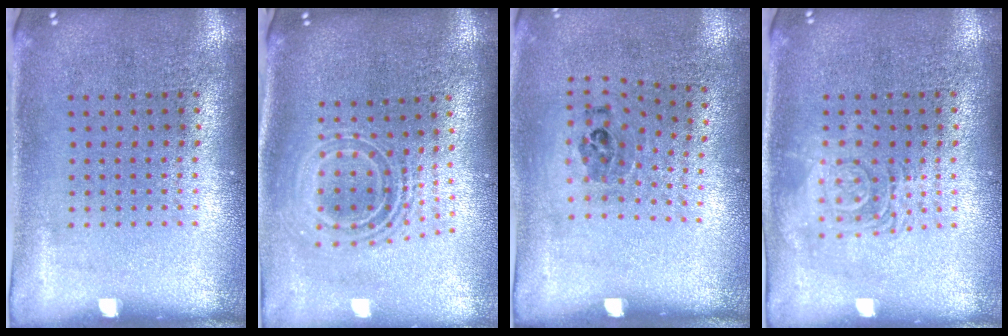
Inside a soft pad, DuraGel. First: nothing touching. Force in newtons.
{"total": 2.2, "press": 1.6, "slide": 1.5}
{"total": 1.1, "press": 0.7, "slide": 0.8}
{"total": 3.0, "press": 2.9, "slide": 0.4}